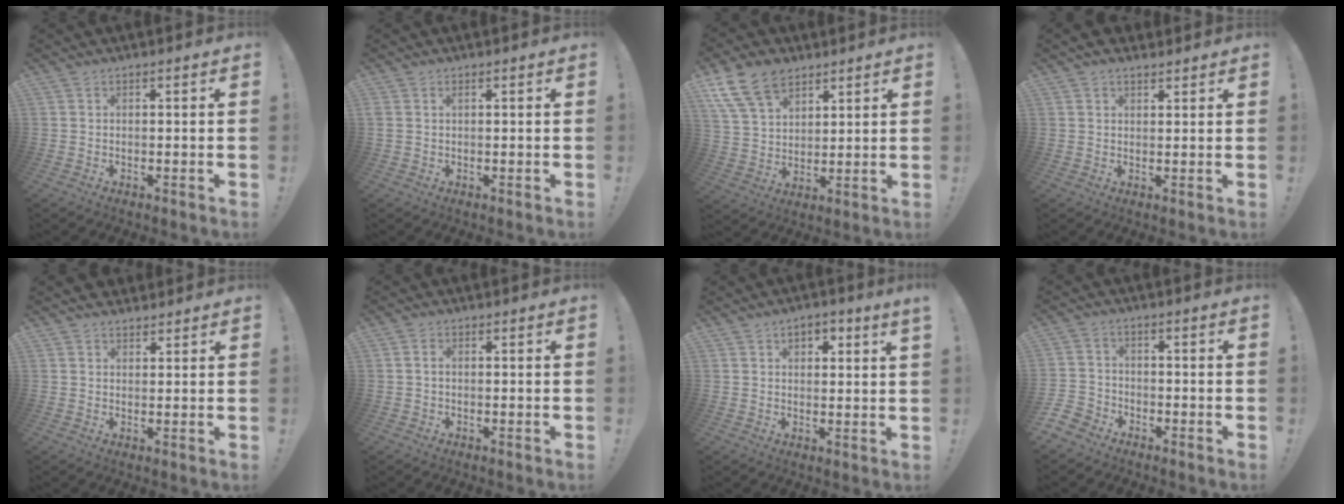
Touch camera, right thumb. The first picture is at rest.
{"total": 1.1, "force": [0.4, 0.5, 0.9], "torque": [-0.028, 0.006, 0.009]}
{"total": 14.1, "force": [8.9, 8.8, 6.6], "torque": [-0.116, -0.041, 0.171]}
{"total": 3.2, "force": [2.7, 1.6, 0.7], "torque": [-0.002, -0.015, 0.049]}
{"total": 3.4, "force": [2.8, 1.8, 0.4], "torque": [0.001, -0.012, 0.052]}
{"total": 1.0, "force": [0.0, 0.6, 0.8], "torque": [-0.015, 0.002, 0.000]}
{"total": 3.4, "force": [2.1, 1.4, 2.4], "torque": [-0.037, -0.003, 0.034]}
{"total": 4.9, "force": [-3.6, 3.1, 1.1], "torque": [-0.028, 0.017, -0.070]}